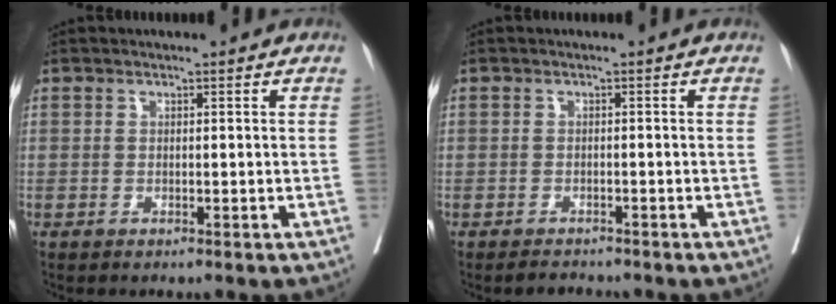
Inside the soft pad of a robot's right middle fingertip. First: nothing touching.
{"total": 1.8, "force": [-1.7, 0.6, 0.2], "torque": [-0.005, -0.004, -0.024]}